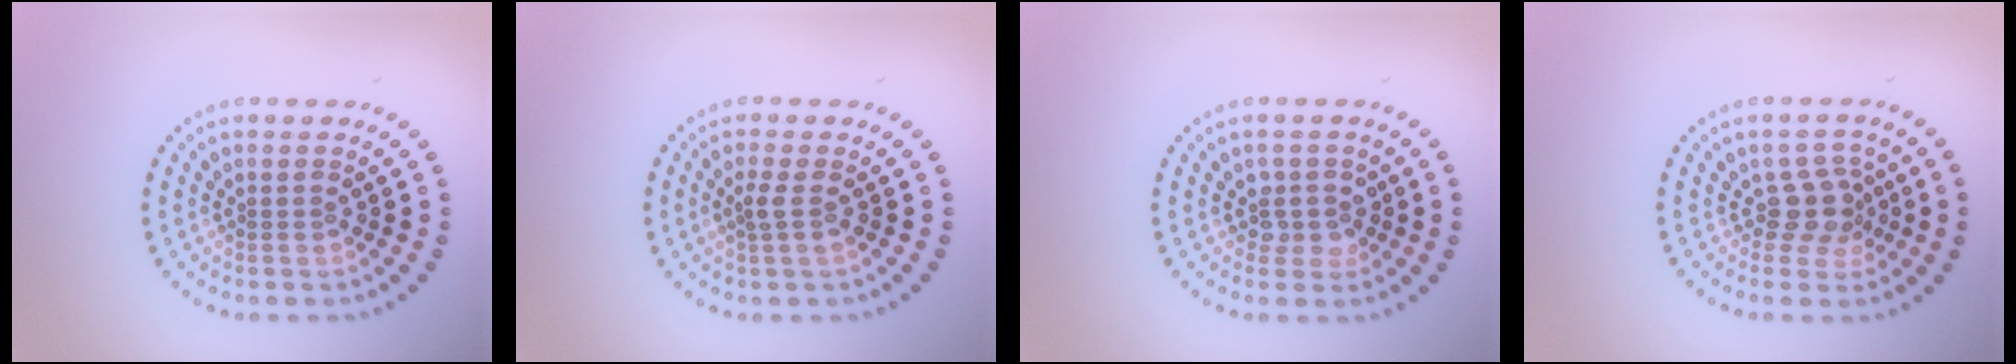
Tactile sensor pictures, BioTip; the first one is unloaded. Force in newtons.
{"total": 1.3, "press": 1.0, "slide": 0.7}
{"total": 1.9, "press": 1.6, "slide": 1.1}
{"total": 2.6, "press": 2.0, "slide": 1.7}